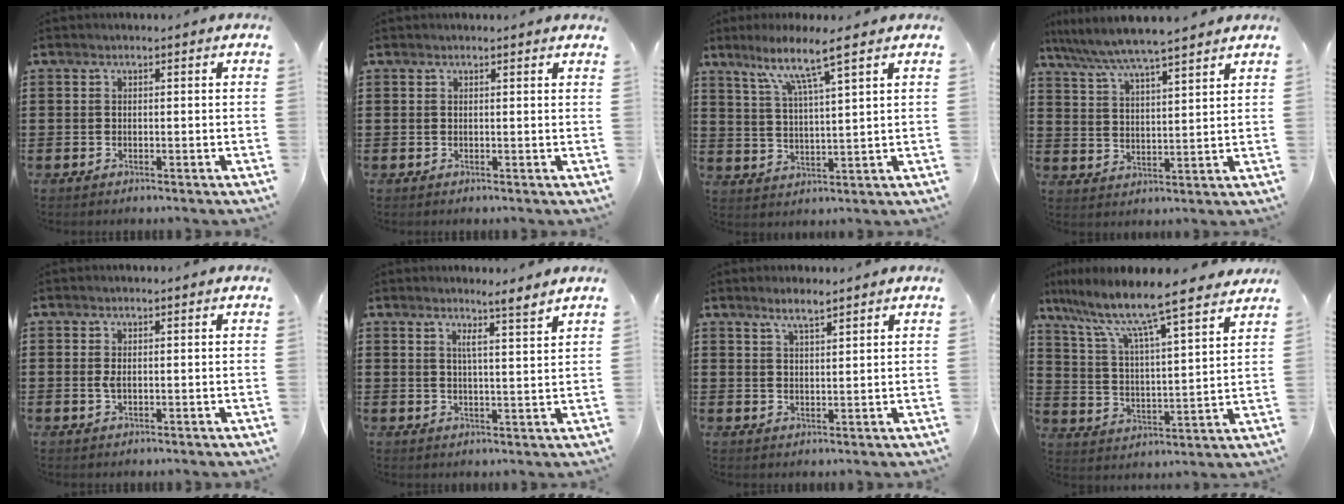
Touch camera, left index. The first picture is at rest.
{"total": 0.7, "force": [0.6, -0.1, 0.4], "torque": [-0.009, -0.003, 0.012]}
{"total": 7.8, "force": [5.5, 0.1, 5.6], "torque": [-0.123, -0.020, 0.092]}
{"total": 5.9, "force": [5.4, -0.2, 2.4], "torque": [-0.067, -0.028, 0.091]}
{"total": 1.3, "force": [0.0, 0.6, 1.2], "torque": [-0.032, 0.000, -0.004]}
{"total": 3.7, "force": [2.8, -1.0, 2.3], "torque": [-0.052, -0.013, 0.046]}
{"total": 3.0, "force": [2.4, 0.5, 1.8], "torque": [-0.038, 0.004, 0.044]}
{"total": 9.2, "force": [7.8, 0.3, 4.9], "torque": [-0.126, -0.050, 0.126]}